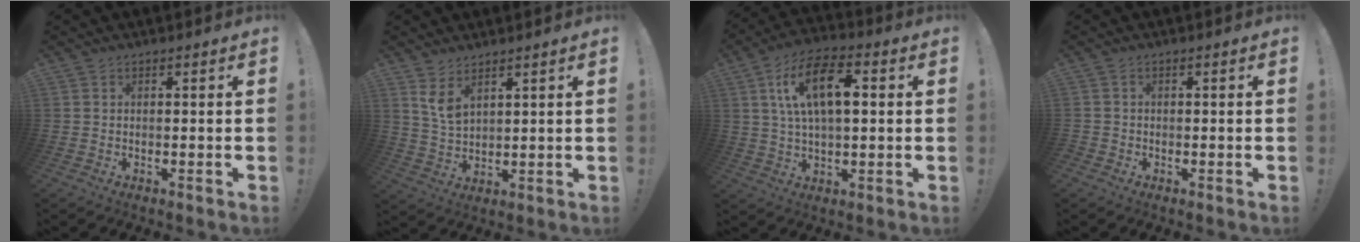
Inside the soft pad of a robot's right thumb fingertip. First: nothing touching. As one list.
[{"total": 6.0, "force": [4.1, 2.4, 3.7], "torque": [-0.061, -0.027, 0.075]}, {"total": 14.8, "force": [3.7, 7.2, 12.4], "torque": [-0.215, 0.015, 0.065]}, {"total": 1.2, "force": [-0.8, 0.9, 0.3], "torque": [-0.006, 0.005, -0.014]}]